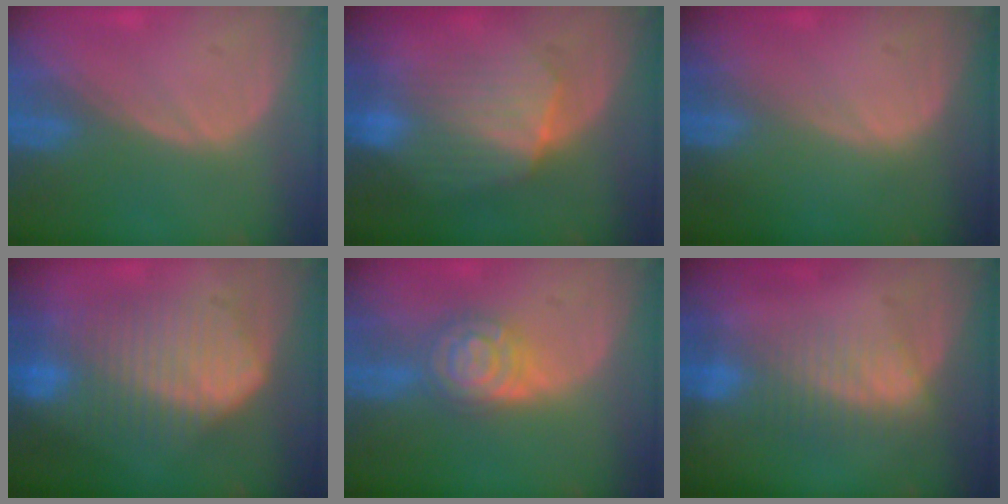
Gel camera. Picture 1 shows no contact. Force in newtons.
{"total": 7.1, "press": 6.9, "slide": 1.3}
{"total": 0.0}
{"total": 10.4, "press": 10.4, "slide": 0.5}
{"total": 6.7, "press": 6.6, "slide": 0.4}
{"total": 7.2, "press": 6.1, "slide": 3.8}